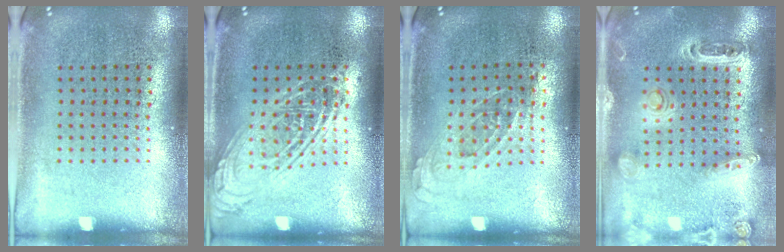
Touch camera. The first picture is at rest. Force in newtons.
{"total": 2.4, "press": 2.4, "slide": 0.2}
{"total": 0.6, "press": 0.6, "slide": 0.3}
{"total": 1.2, "press": 1.2, "slide": 0.3}